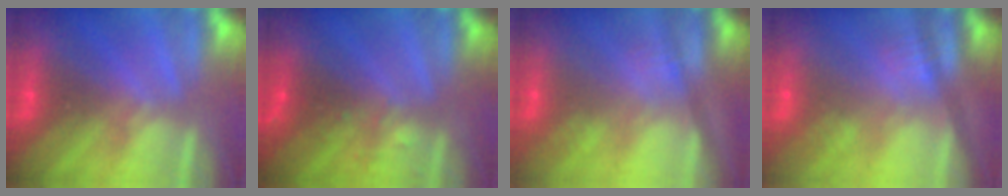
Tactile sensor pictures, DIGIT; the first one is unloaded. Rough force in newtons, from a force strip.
{"total": 2.9}
{"total": 2.5}
{"total": 2.5}